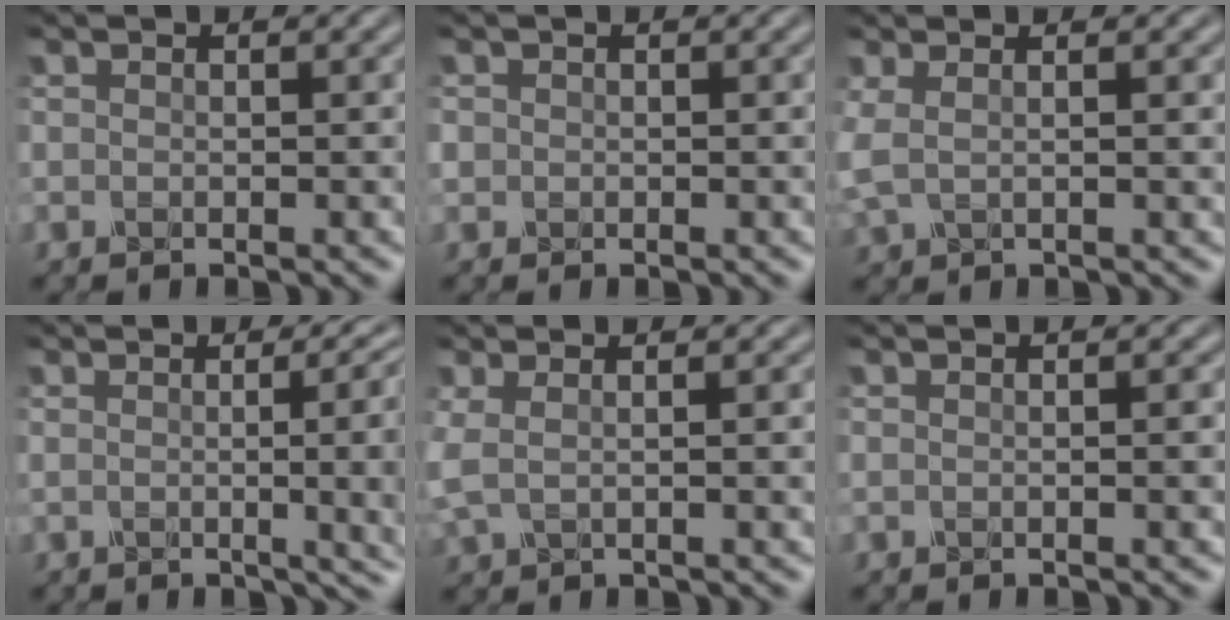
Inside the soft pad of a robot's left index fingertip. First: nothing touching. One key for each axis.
{"total": 0.7, "fx": 0.0, "fy": 0.7, "fz": 0.1, "tx": 0.001, "ty": 0.000, "tz": -0.003}
{"total": 2.5, "fx": 0.8, "fy": 1.0, "fz": 2.2, "tx": -0.048, "ty": 0.006, "tz": 0.010}
{"total": 12.8, "fx": 0.7, "fy": 6.3, "fz": 11.1, "tx": -0.065, "ty": 0.033, "tz": 0.005}
{"total": 3.7, "fx": 0.6, "fy": 1.6, "fz": 3.3, "tx": -0.058, "ty": 0.004, "tz": 0.008}
{"total": 1.6, "fx": 0.1, "fy": 0.5, "fz": 1.5, "tx": -0.015, "ty": 0.004, "tz": -0.003}